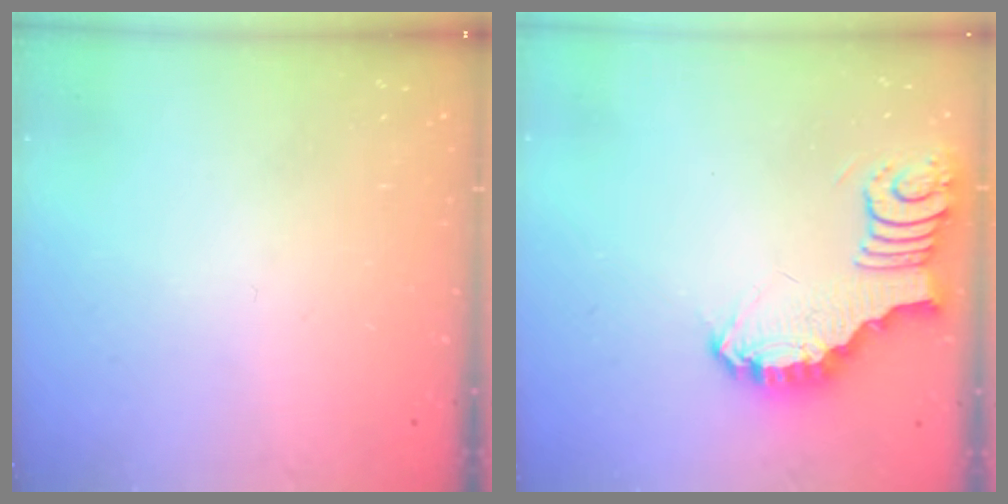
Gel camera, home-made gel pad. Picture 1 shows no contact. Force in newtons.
{"total": 4.0, "press": 4.0, "slide": 0.3}